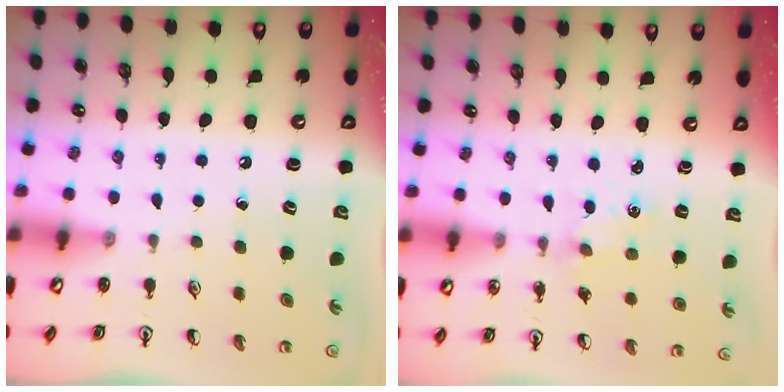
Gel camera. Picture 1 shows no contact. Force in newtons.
{"total": 0.0}